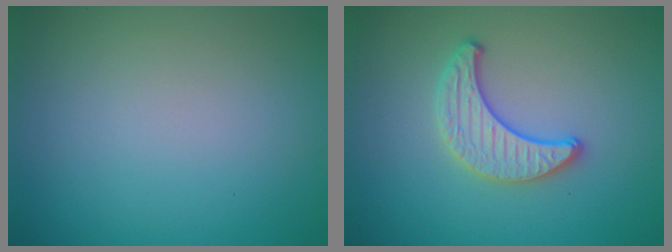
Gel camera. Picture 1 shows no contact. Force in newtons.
{"total": 3.0, "press": 2.8, "slide": 0.9}